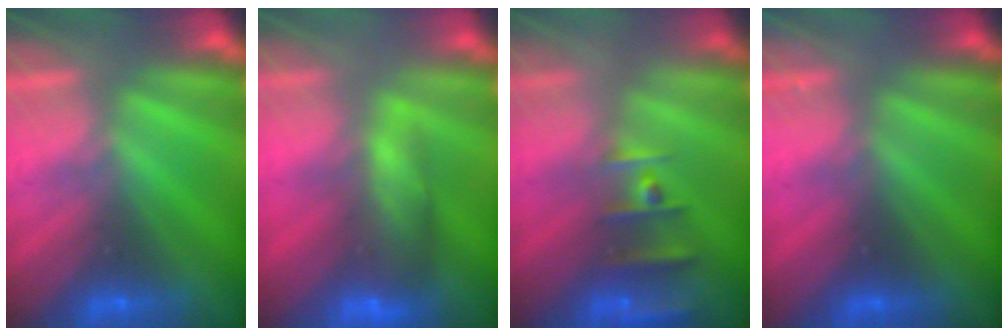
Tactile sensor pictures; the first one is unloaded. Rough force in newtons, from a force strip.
{"total": 9.6}
{"total": 2.4}
{"total": 2.2}